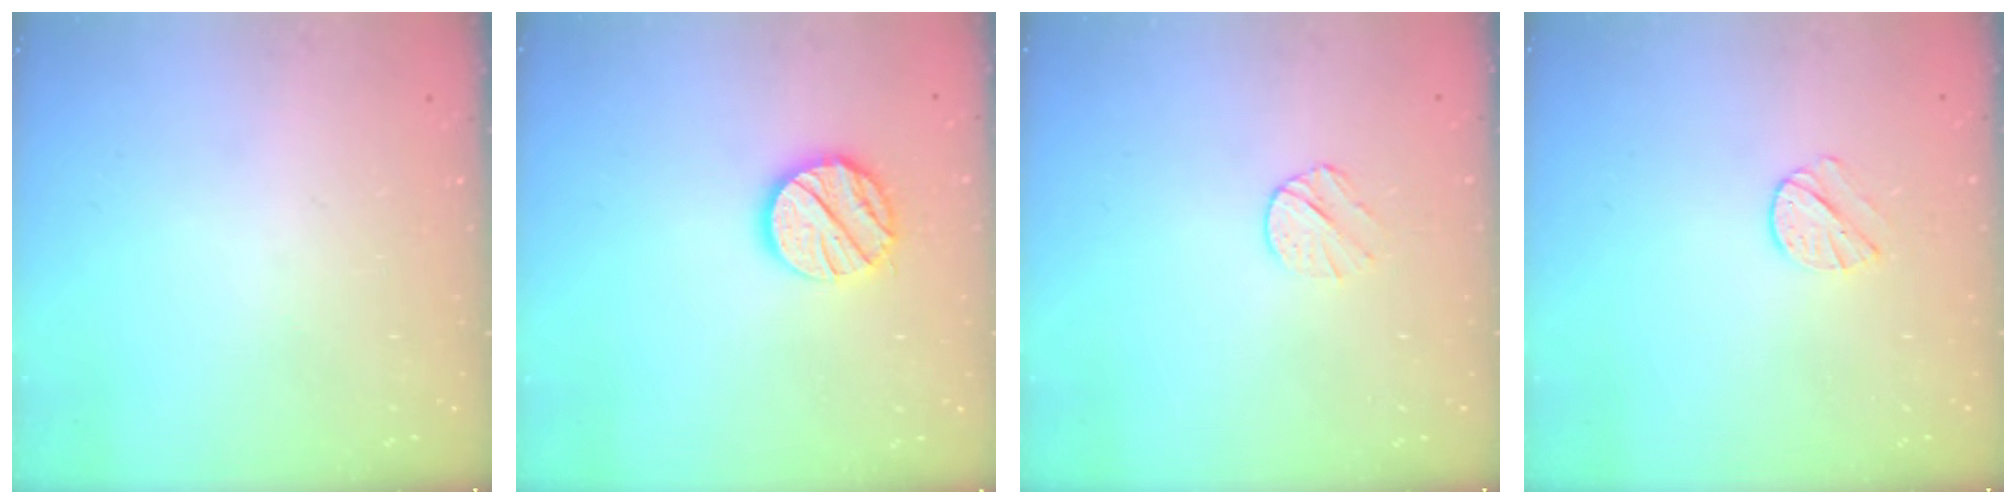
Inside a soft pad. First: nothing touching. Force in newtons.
{"total": 13.7, "press": 13.6, "slide": 1.5}
{"total": 5.9, "press": 5.9, "slide": 1.0}
{"total": 6.3, "press": 6.3, "slide": 0.8}